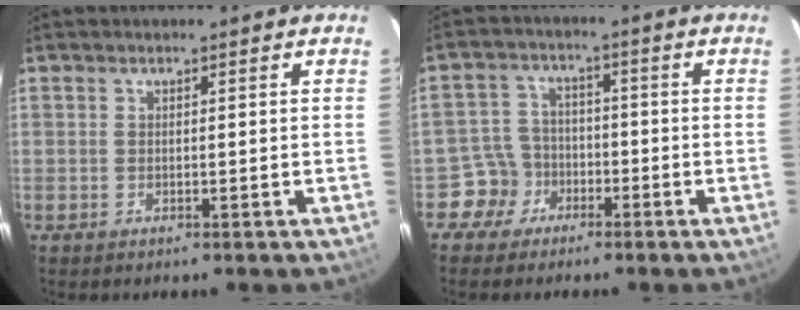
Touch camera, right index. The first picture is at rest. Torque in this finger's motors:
{"motor_torque": [-0.11, -0.02, -0.31, -0.19]}